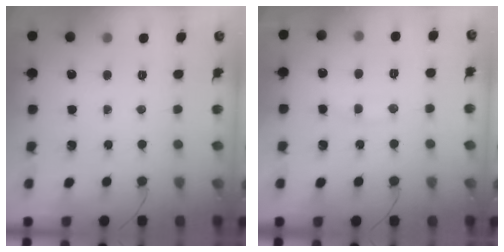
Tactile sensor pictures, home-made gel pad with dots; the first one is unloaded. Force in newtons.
{"total": 7.4, "press": 7.3, "slide": 0.9}